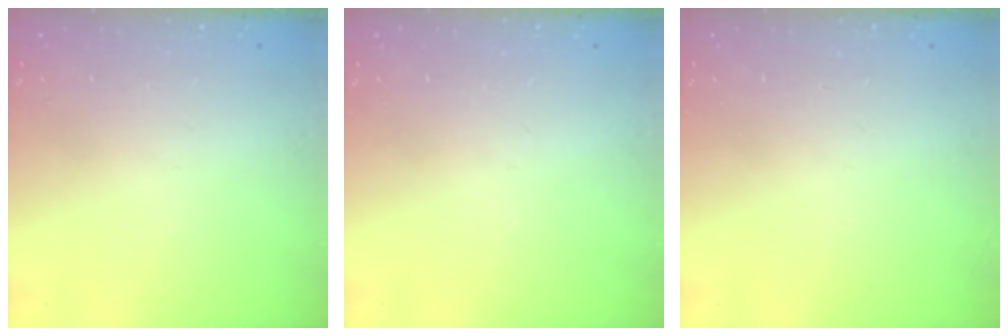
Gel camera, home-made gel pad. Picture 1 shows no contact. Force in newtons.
{"total": 0.0}
{"total": 0.0}